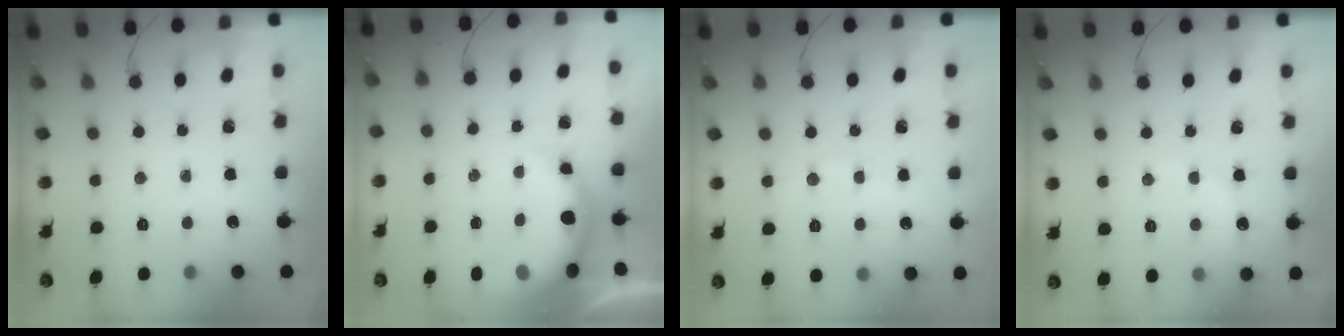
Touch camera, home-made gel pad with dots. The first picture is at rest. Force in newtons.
{"total": 6.6, "press": 6.6, "slide": 0.7}
{"total": 4.8, "press": 4.7, "slide": 1.3}
{"total": 5.9, "press": 5.8, "slide": 0.8}